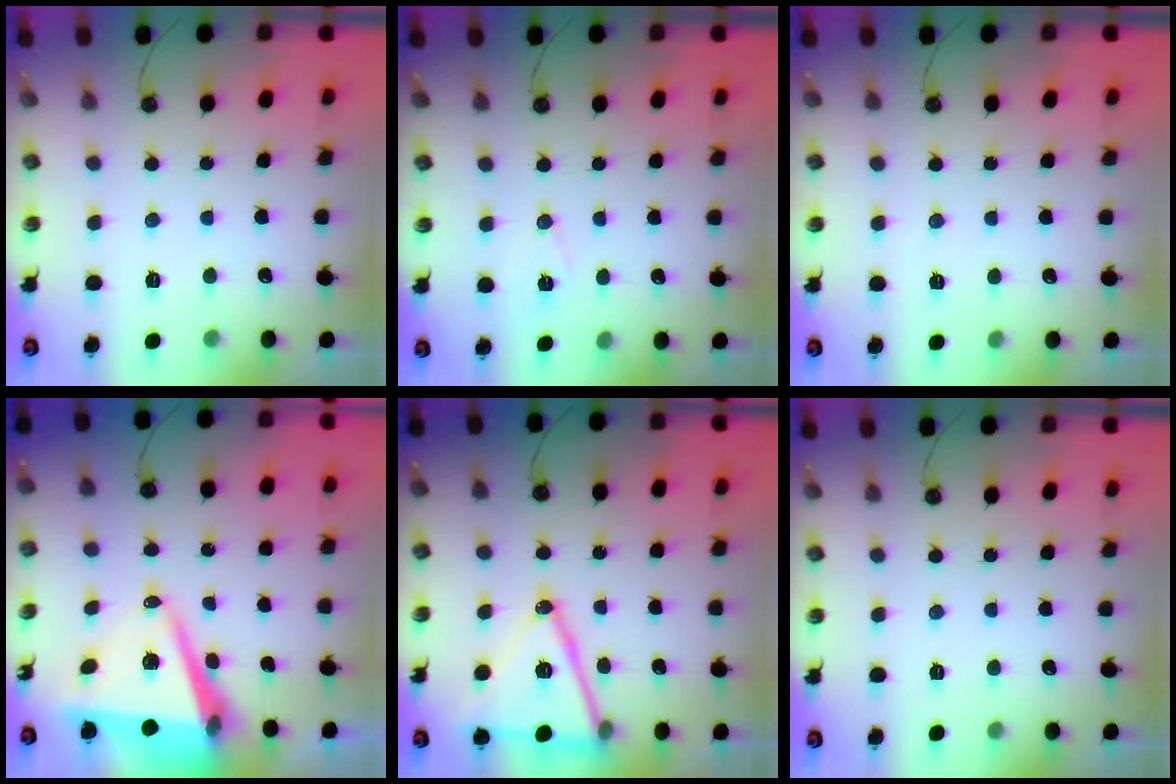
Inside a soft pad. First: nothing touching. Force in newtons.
{"total": 6.6, "press": 5.2, "slide": 4.1}
{"total": 4.7, "press": 1.7, "slide": 4.3}
{"total": 10.5, "press": 9.9, "slide": 3.3}
{"total": 16.7, "press": 16.3, "slide": 3.6}
{"total": 0.0}